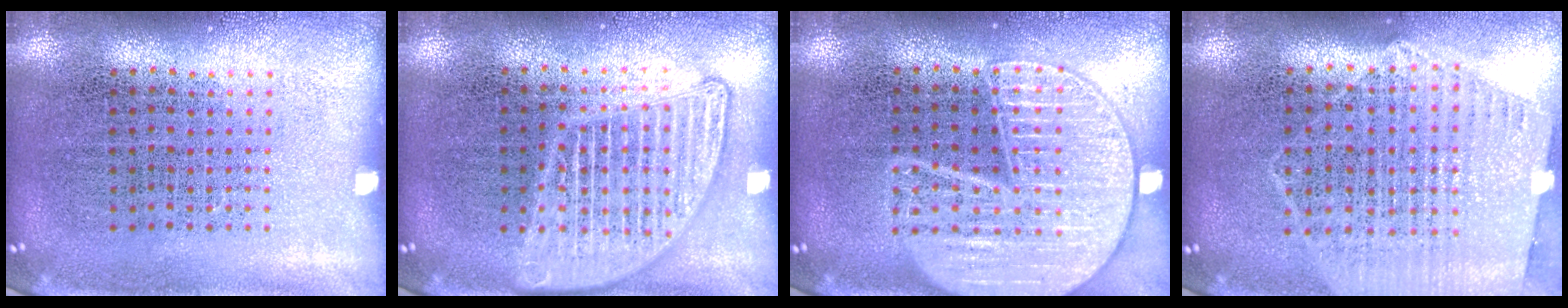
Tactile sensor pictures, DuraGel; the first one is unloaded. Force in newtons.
{"total": 2.8, "press": 2.8, "slide": 0.2}
{"total": 3.0, "press": 3.0, "slide": 0.2}
{"total": 1.2, "press": 1.1, "slide": 0.3}